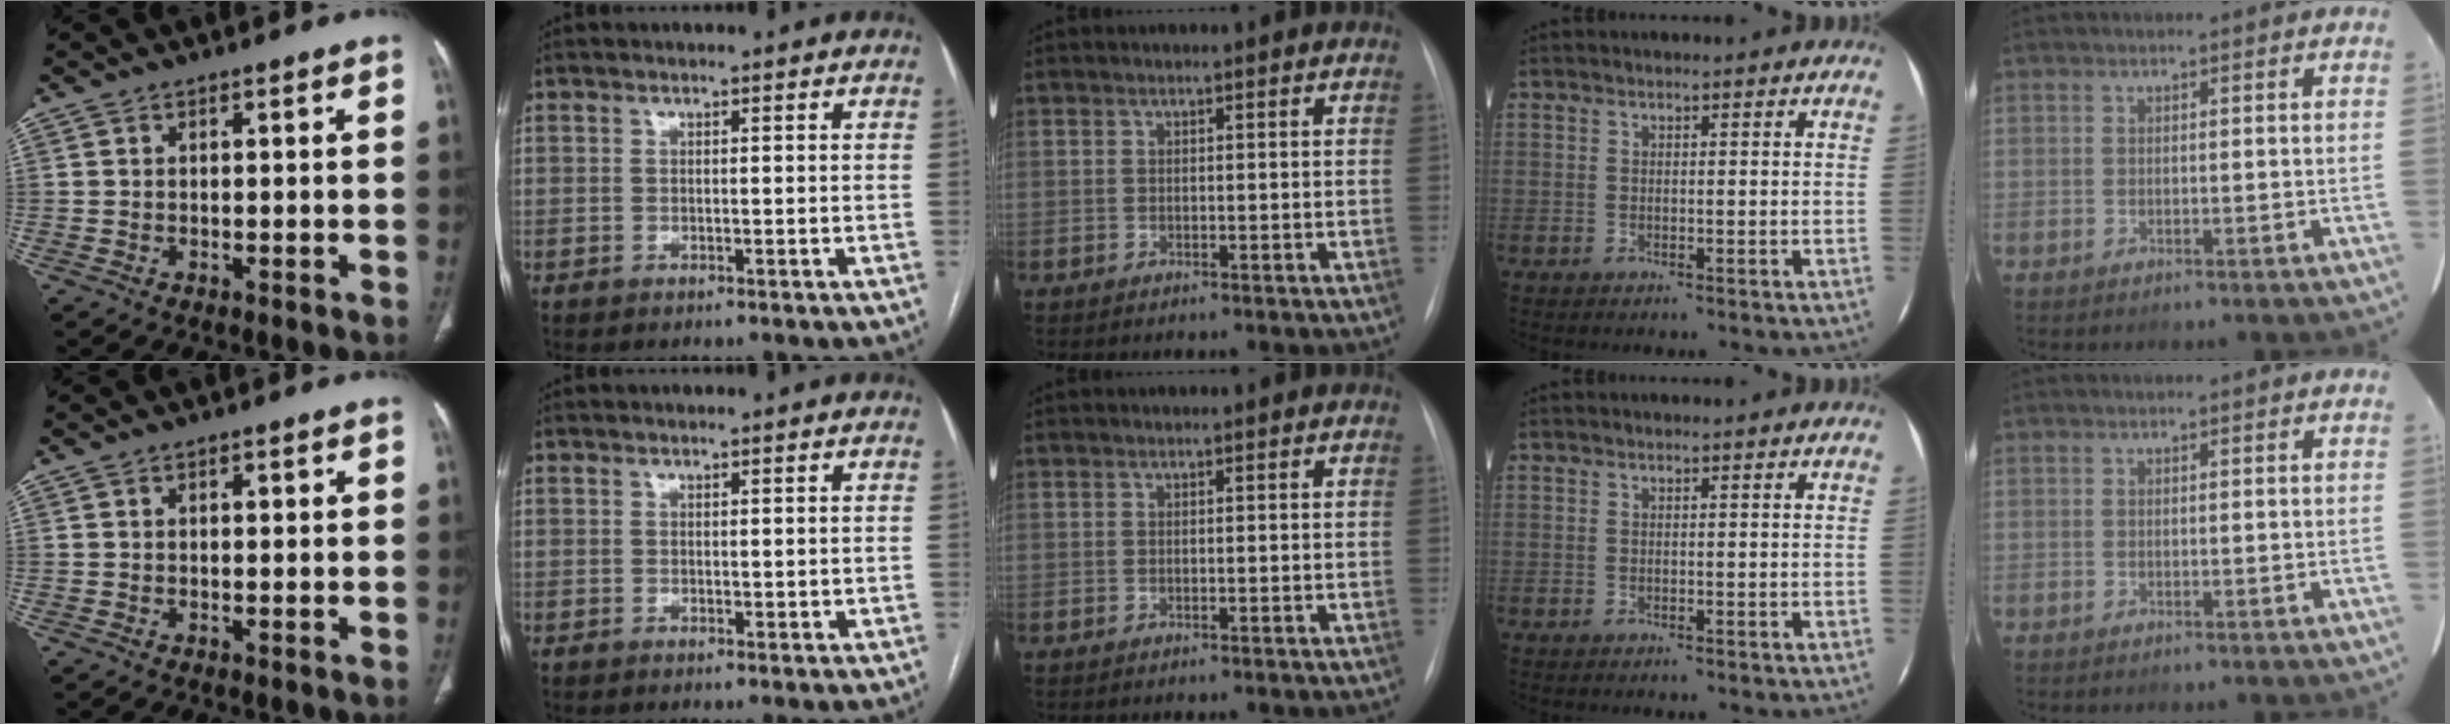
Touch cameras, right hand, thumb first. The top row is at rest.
{"thumb": {"total": 1.4, "force": [0.5, 0.6, 1.2], "torque": [-0.019, 0.000, 0.008]}, "index": {"total": 1.3, "force": [0.3, 0.7, 1.1], "torque": [-0.015, -0.006, 0.007]}}